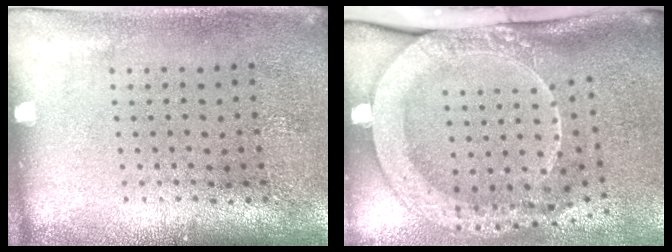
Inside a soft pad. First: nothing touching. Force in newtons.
{"total": 3.1, "press": 2.2, "slide": 2.1}